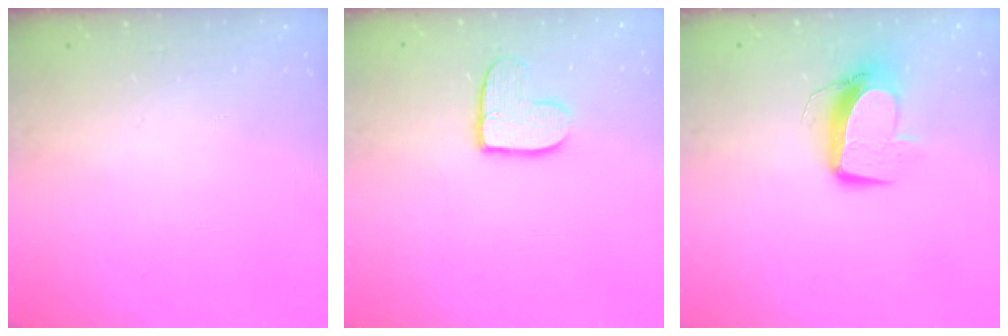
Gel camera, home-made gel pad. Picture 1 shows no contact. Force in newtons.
{"total": 9.4, "press": 9.3, "slide": 0.7}
{"total": 10.4, "press": 10.3, "slide": 1.0}